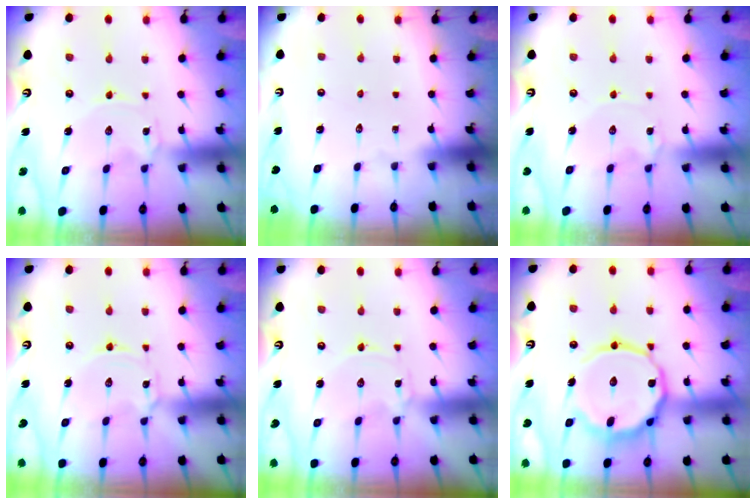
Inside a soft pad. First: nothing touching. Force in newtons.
{"total": 0.0}
{"total": 3.8, "press": 3.8, "slide": 0.4}
{"total": 1.7, "press": 1.7, "slide": 0.3}
{"total": 0.0}
{"total": 15.6, "press": 15.5, "slide": 1.2}